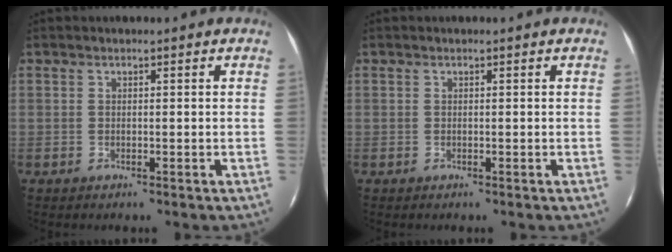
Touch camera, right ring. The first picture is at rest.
{"total": 0.0}